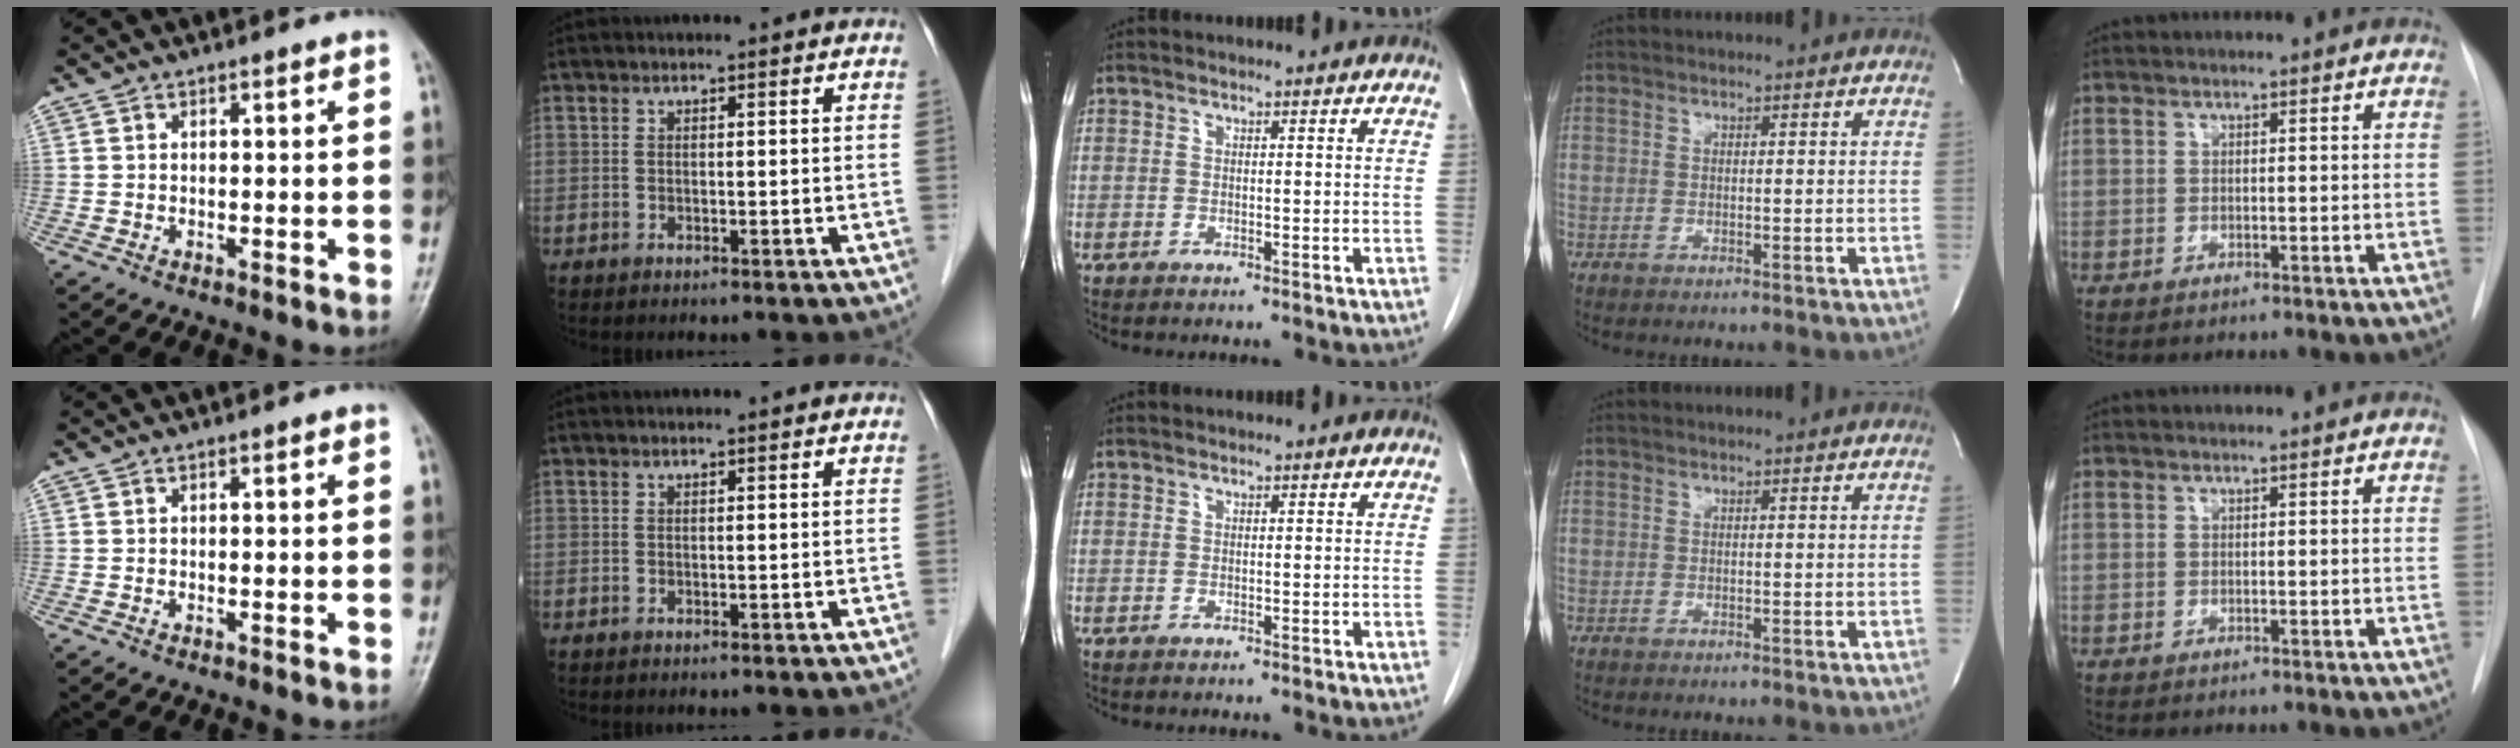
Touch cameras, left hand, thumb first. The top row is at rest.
{}